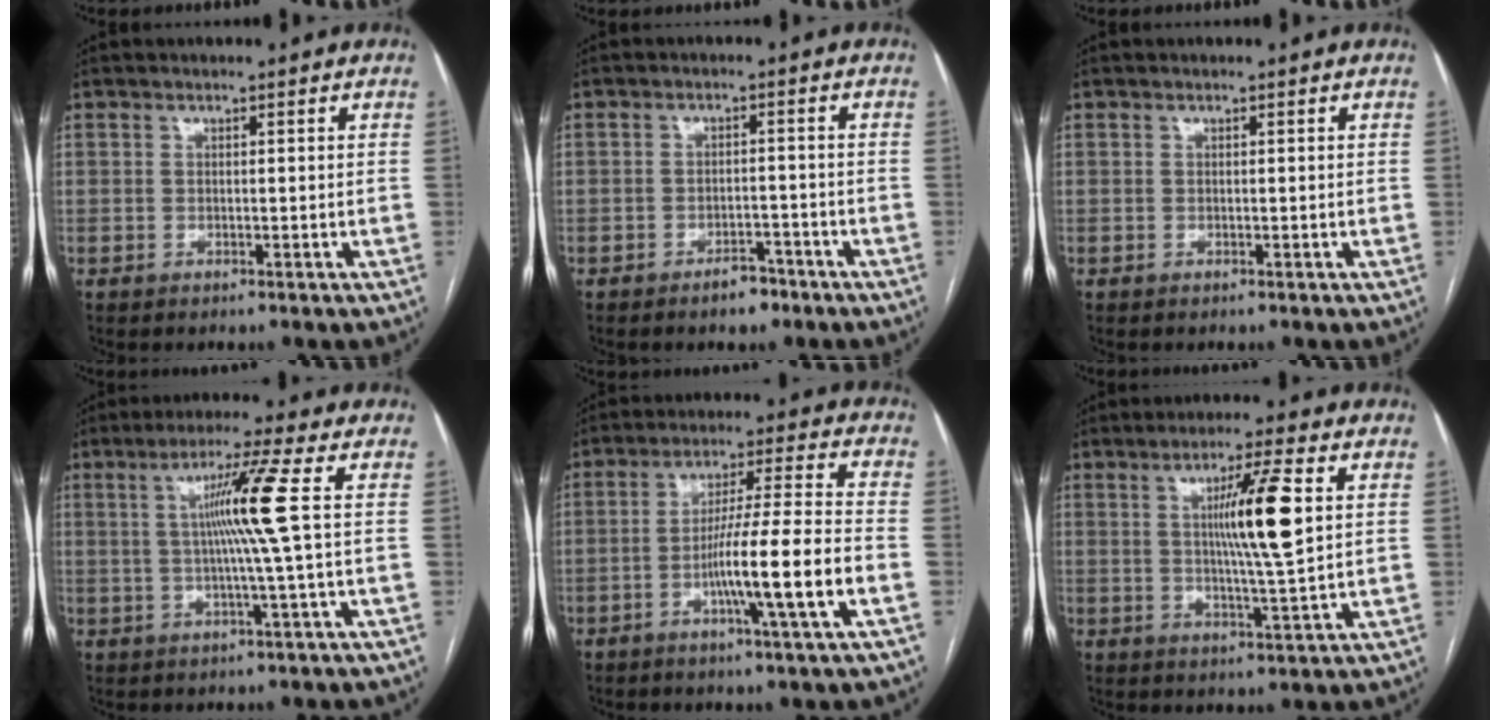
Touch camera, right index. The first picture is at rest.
{"total": 3.4, "force": [-2.6, 1.6, 1.6], "torque": [-0.019, 0.006, -0.035]}
{"total": 0.0}
{"total": 8.4, "force": [1.1, -2.3, 8.0], "torque": [-0.142, 0.003, 0.027]}
{"total": 12.5, "force": [-4.1, -1.1, 11.8], "torque": [-0.203, -0.002, -0.072]}
{"total": 9.7, "force": [2.1, -0.6, 9.5], "torque": [-0.163, -0.005, 0.036]}